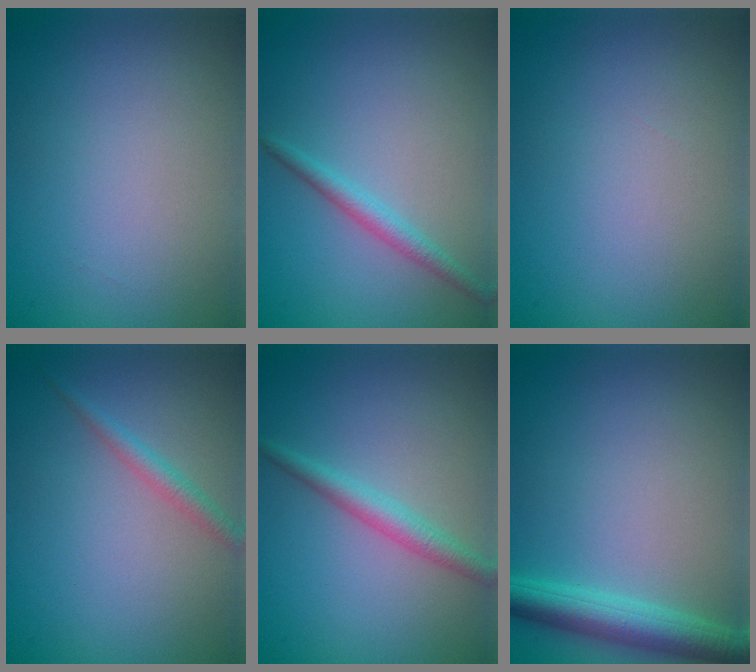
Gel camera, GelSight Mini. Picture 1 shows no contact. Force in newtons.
{"total": 1.8, "press": 1.8, "slide": 0.1}
{"total": 0.0}
{"total": 1.6, "press": 1.6, "slide": 0.0}
{"total": 2.3, "press": 2.3, "slide": 0.0}
{"total": 4.2, "press": 4.2, "slide": 0.2}